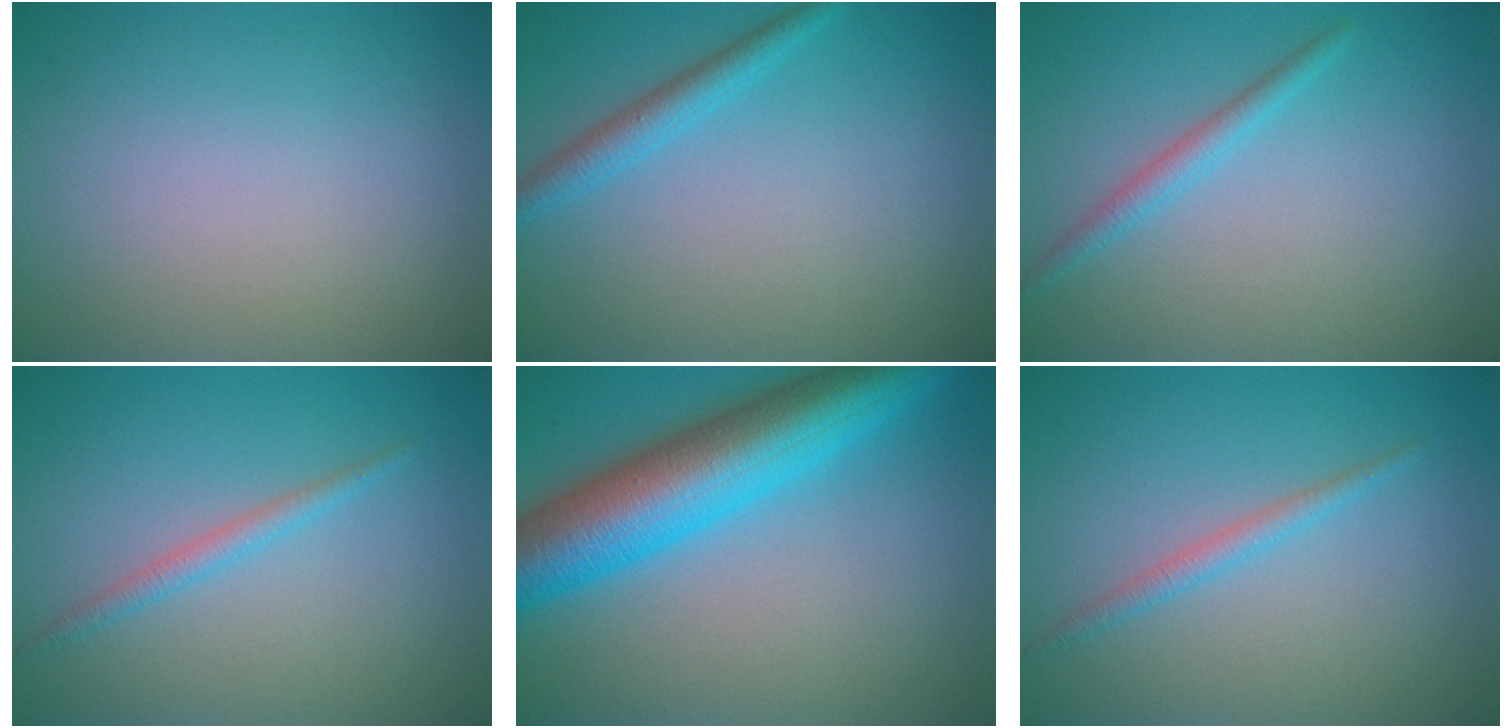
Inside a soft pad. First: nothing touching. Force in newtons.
{"total": 2.2, "press": 2.2, "slide": 0.1}
{"total": 1.7, "press": 1.7, "slide": 0.1}
{"total": 1.4, "press": 1.4, "slide": 0.1}
{"total": 11.1, "press": 11.1, "slide": 0.3}
{"total": 1.4, "press": 1.4, "slide": 0.1}